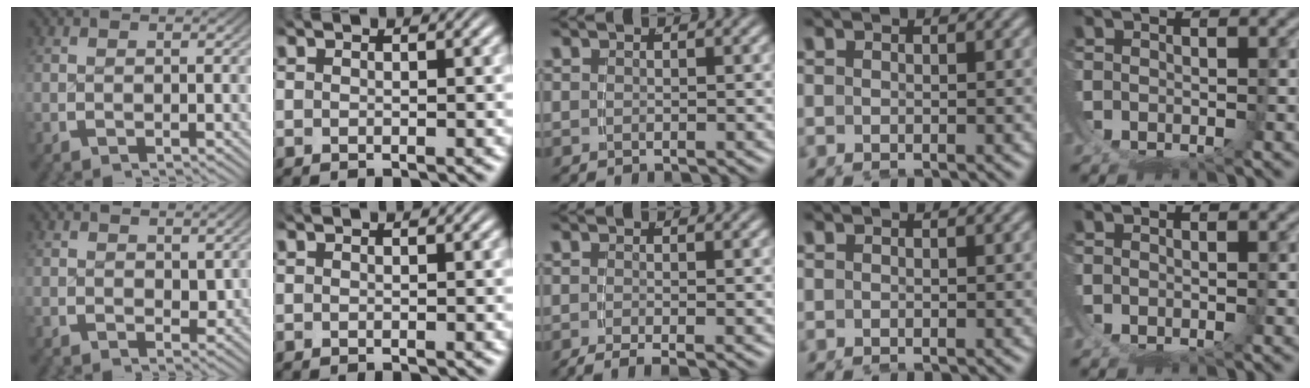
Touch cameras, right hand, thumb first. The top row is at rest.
{"thumb": {"total": 1.1, "force": [0.7, 0.7, 0.5], "torque": [0.000, -0.007, 0.020]}, "middle": {"total": 2.0, "force": [-1.6, 0.0, 1.1], "torque": [-0.015, -0.007, -0.024]}}